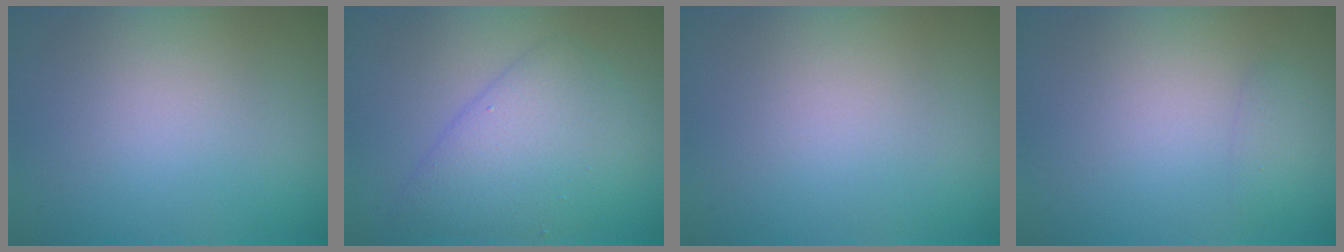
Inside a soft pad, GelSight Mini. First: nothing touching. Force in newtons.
{"total": 5.0, "press": 5.0, "slide": 0.3}
{"total": 0.0}
{"total": 0.9, "press": 0.9, "slide": 0.1}